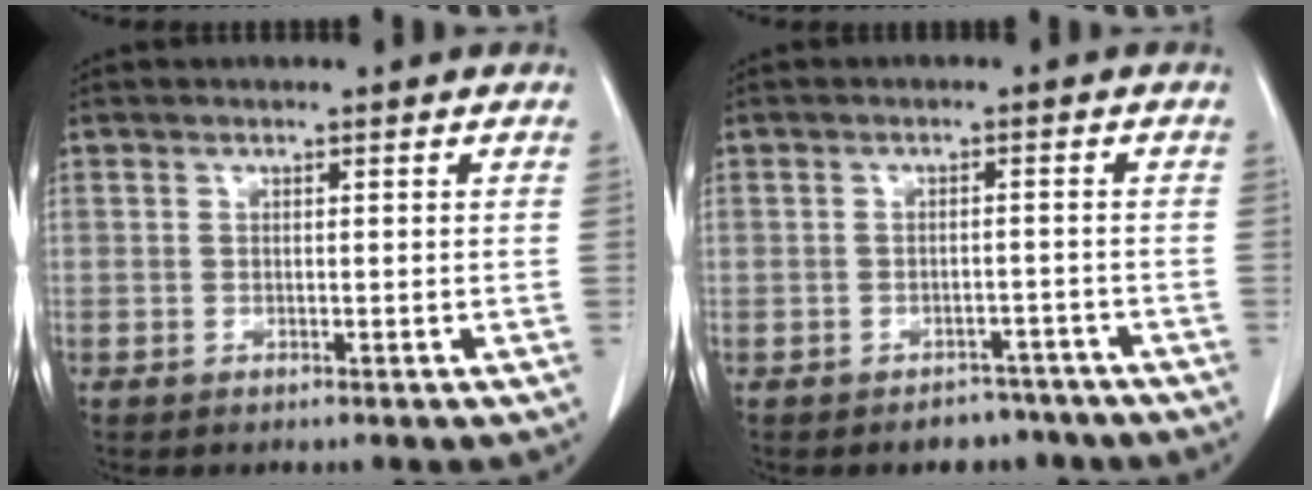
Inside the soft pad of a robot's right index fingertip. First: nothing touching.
{"total": 4.2, "force": [-3.3, 2.4, 0.8], "torque": [-0.004, 0.011, -0.040]}